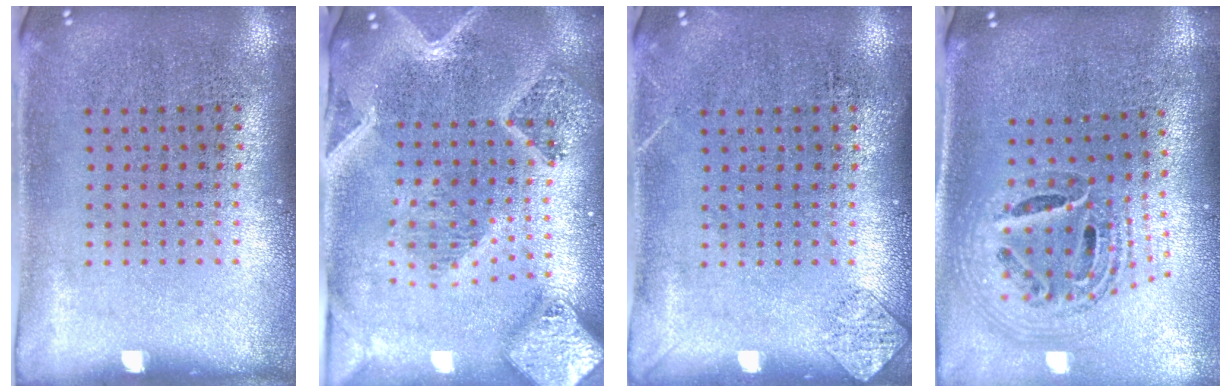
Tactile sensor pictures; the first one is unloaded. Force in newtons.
{"total": 3.5, "press": 2.8, "slide": 2.0}
{"total": 1.1, "press": 1.1, "slide": 0.1}
{"total": 1.8, "press": 1.5, "slide": 1.0}